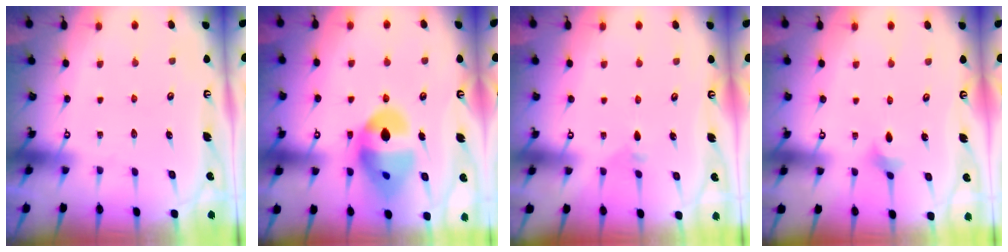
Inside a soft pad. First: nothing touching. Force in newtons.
{"total": 15.6, "press": 15.5, "slide": 1.6}
{"total": 2.9, "press": 2.8, "slide": 0.8}
{"total": 2.5, "press": 2.5, "slide": 0.4}